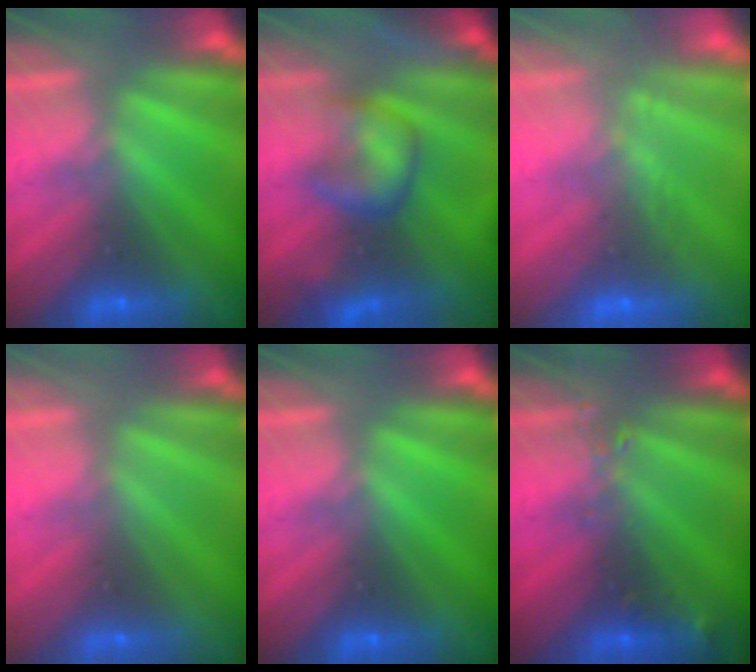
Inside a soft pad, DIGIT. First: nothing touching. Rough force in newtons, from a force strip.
{"total": 8.6}
{"total": 8.7}
{"total": 2.8}
{"total": 0.0}
{"total": 2.4}